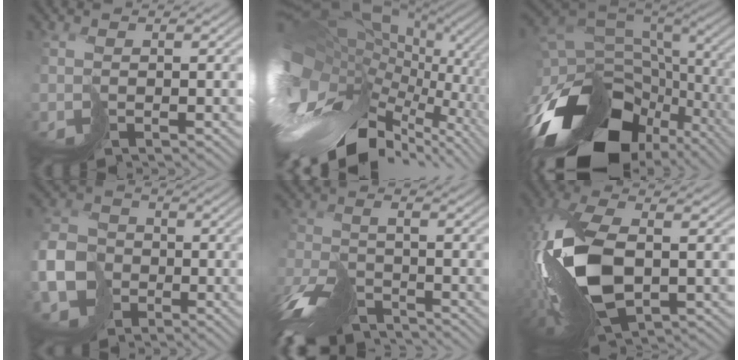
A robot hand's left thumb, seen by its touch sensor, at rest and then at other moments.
{"total": 19.0, "force": [-2.9, 13.0, 13.5], "torque": [-0.287, -0.033, -0.030]}
{"total": 18.1, "force": [-9.1, 11.6, 10.5], "torque": [-0.243, -0.041, -0.125]}
{"total": 7.6, "force": [-3.2, 6.4, 2.7], "torque": [-0.076, -0.013, -0.074]}
{"total": 10.1, "force": [-8.6, 3.3, 4.2], "torque": [-0.094, -0.015, -0.166]}
{"total": 12.6, "force": [-2.0, 5.9, 11.0], "torque": [-0.255, -0.002, -0.040]}